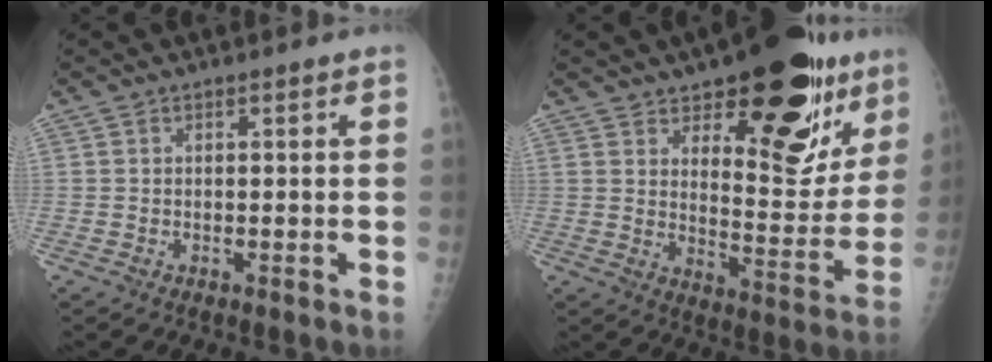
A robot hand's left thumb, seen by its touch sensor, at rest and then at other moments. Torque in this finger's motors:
{"motor_torque": [0.56, 0.47, 0.06, -0.40, 0.27]}